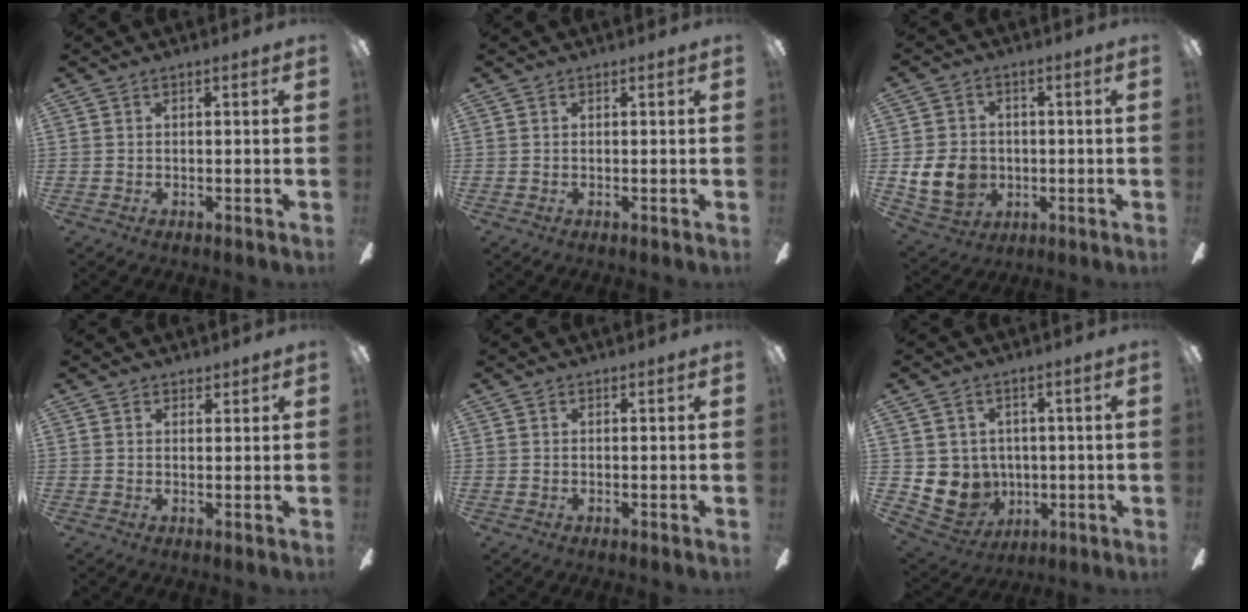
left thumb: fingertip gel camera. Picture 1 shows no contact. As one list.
[{"total": 0.0}, {"total": 11.0, "force": [-1.8, 9.2, 5.9], "torque": [-0.136, 0.014, -0.029]}, {"total": 1.8, "force": [1.4, 1.1, 0.1], "torque": [0.006, -0.002, 0.026]}, {"total": 0.0}, {"total": 7.2, "force": [1.2, 7.1, 0.6], "torque": [-0.038, -0.016, 0.034]}]